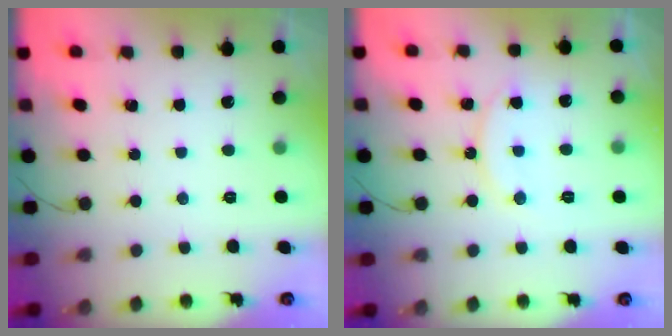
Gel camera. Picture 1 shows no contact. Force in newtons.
{"total": 10.5, "press": 10.5, "slide": 0.6}